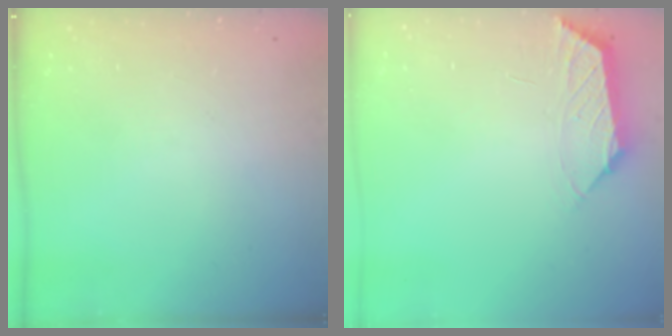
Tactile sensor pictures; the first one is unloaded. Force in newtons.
{"total": 1.0, "press": 0.9, "slide": 0.5}